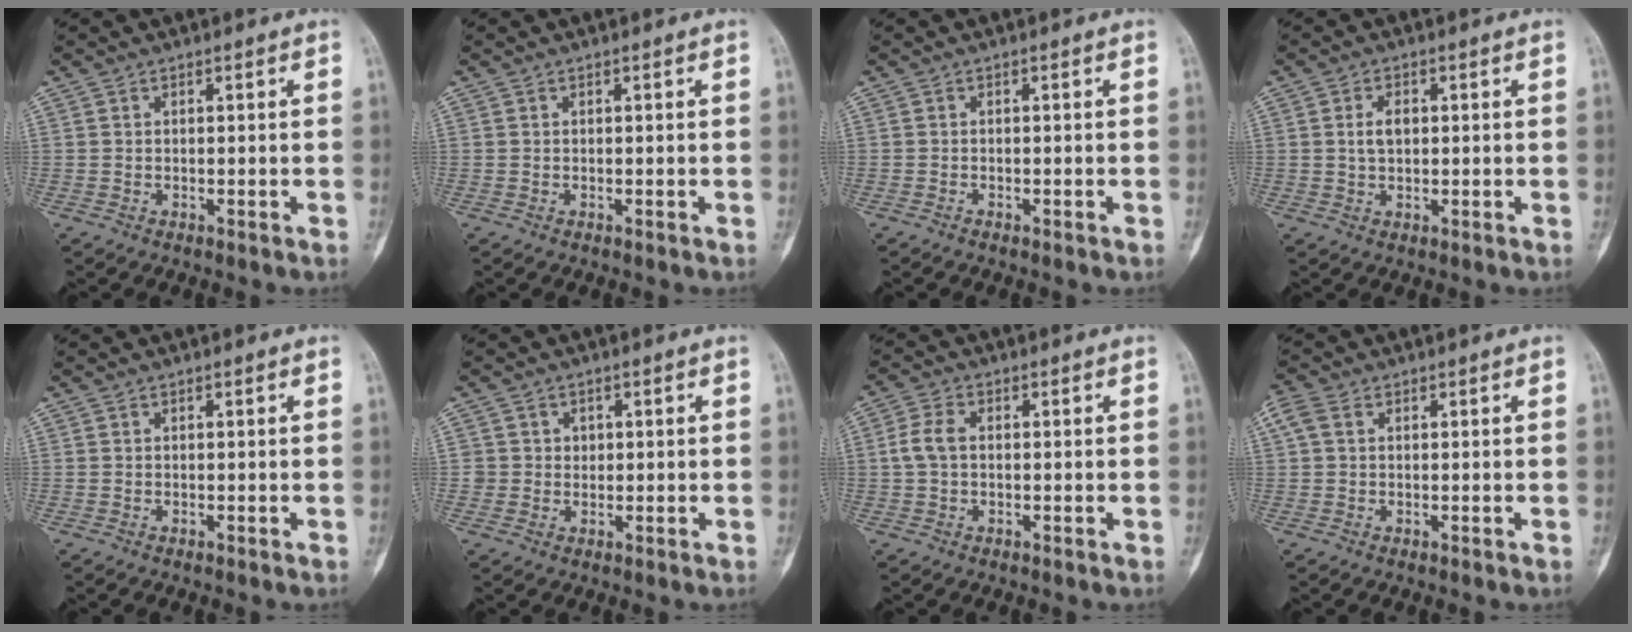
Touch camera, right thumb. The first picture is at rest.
{"total": 0.0}
{"total": 0.5, "force": [-0.4, 0.1, 0.3], "torque": [-0.008, 0.000, -0.006]}
{"total": 3.3, "force": [0.5, 2.1, 2.5], "torque": [-0.041, 0.004, 0.010]}
{"total": 0.0}
{"total": 2.7, "force": [0.5, 2.7, 0.2], "torque": [0.022, 0.005, 0.004]}
{"total": 4.3, "force": [0.2, 2.8, 3.3], "torque": [-0.077, 0.012, -0.002]}
{"total": 3.3, "force": [1.0, 2.3, 2.1], "torque": [-0.063, 0.018, 0.020]}